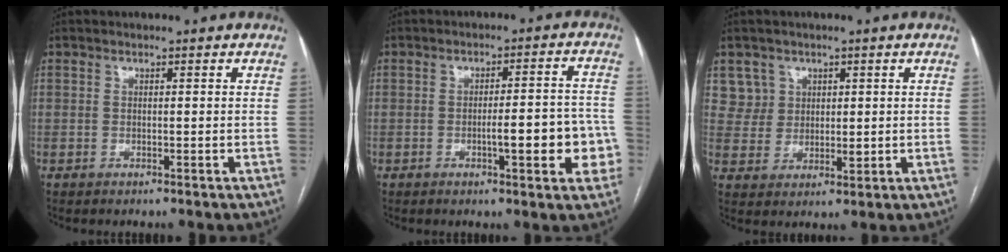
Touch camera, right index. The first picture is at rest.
{"total": 8.9, "force": [-2.6, 1.9, 8.3], "torque": [-0.098, 0.019, -0.030]}
{"total": 5.1, "force": [2.7, 4.3, -0.1], "torque": [0.010, 0.004, 0.057]}